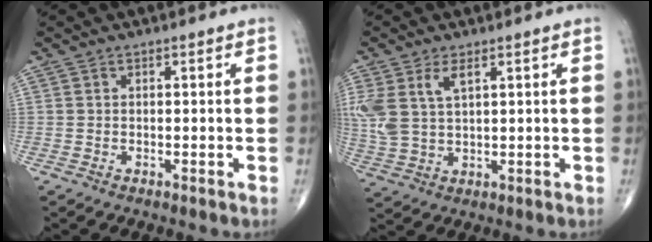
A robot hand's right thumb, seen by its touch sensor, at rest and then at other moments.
{"total": 8.2, "force": [3.3, 4.3, 6.2], "torque": [-0.149, 0.001, 0.074]}